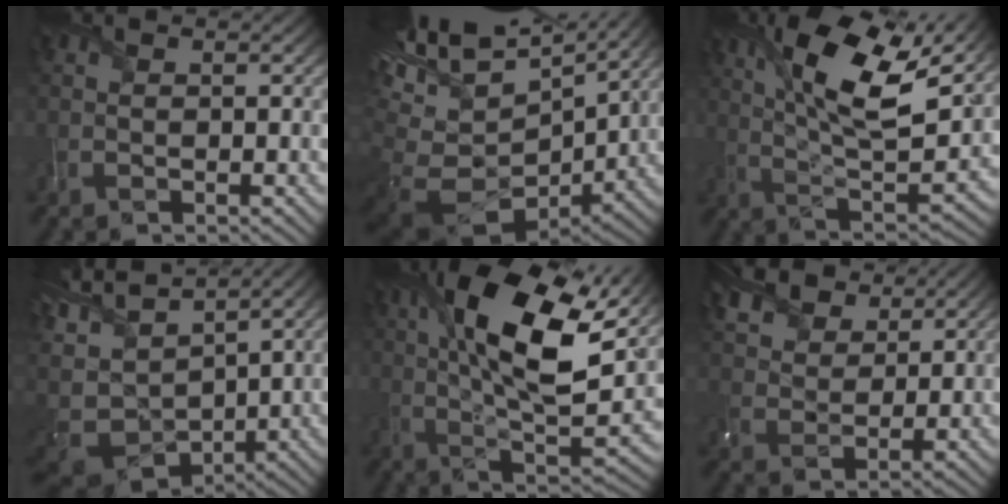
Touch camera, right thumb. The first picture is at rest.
{"total": 17.6, "force": [6.1, 10.2, 13.0], "torque": [-0.264, 0.019, 0.157]}
{"total": 15.5, "force": [7.1, 5.6, 12.7], "torque": [-0.246, 0.001, 0.128]}
{"total": 9.4, "force": [0.0, 5.8, 7.3], "torque": [-0.213, -0.005, 0.012]}
{"total": 18.1, "force": [6.7, 7.1, 15.3], "torque": [-0.280, 0.022, 0.111]}
{"total": 9.5, "force": [6.8, 4.6, 4.7], "torque": [-0.140, 0.023, 0.123]}